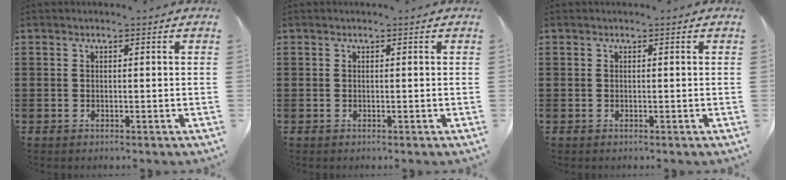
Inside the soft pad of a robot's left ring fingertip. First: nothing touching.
{"total": 0.0}
{"total": 0.0}